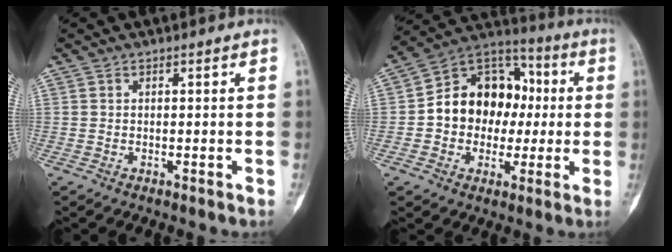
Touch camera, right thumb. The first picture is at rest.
{"total": 16.1, "force": [0.0, 12.9, 9.6], "torque": [-0.098, 0.036, -0.009]}